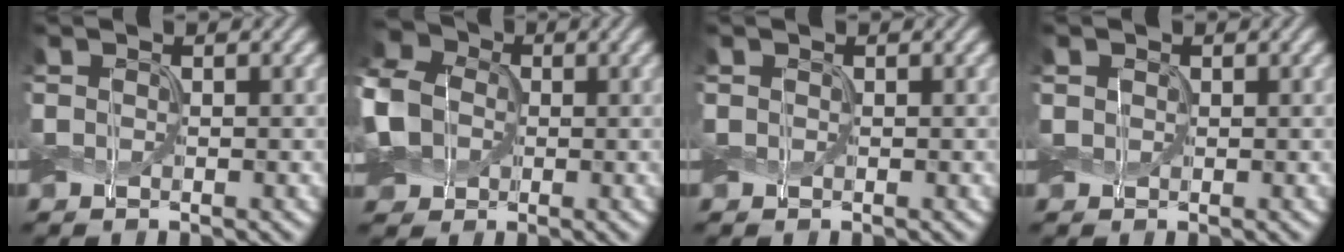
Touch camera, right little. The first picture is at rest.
{"total": 8.7, "force": [-0.3, 7.1, 4.9], "torque": [-0.121, 0.011, -0.030]}
{"total": 0.0}
{"total": 0.8, "force": [0.2, 0.8, 0.3], "torque": [-0.008, 0.001, 0.003]}